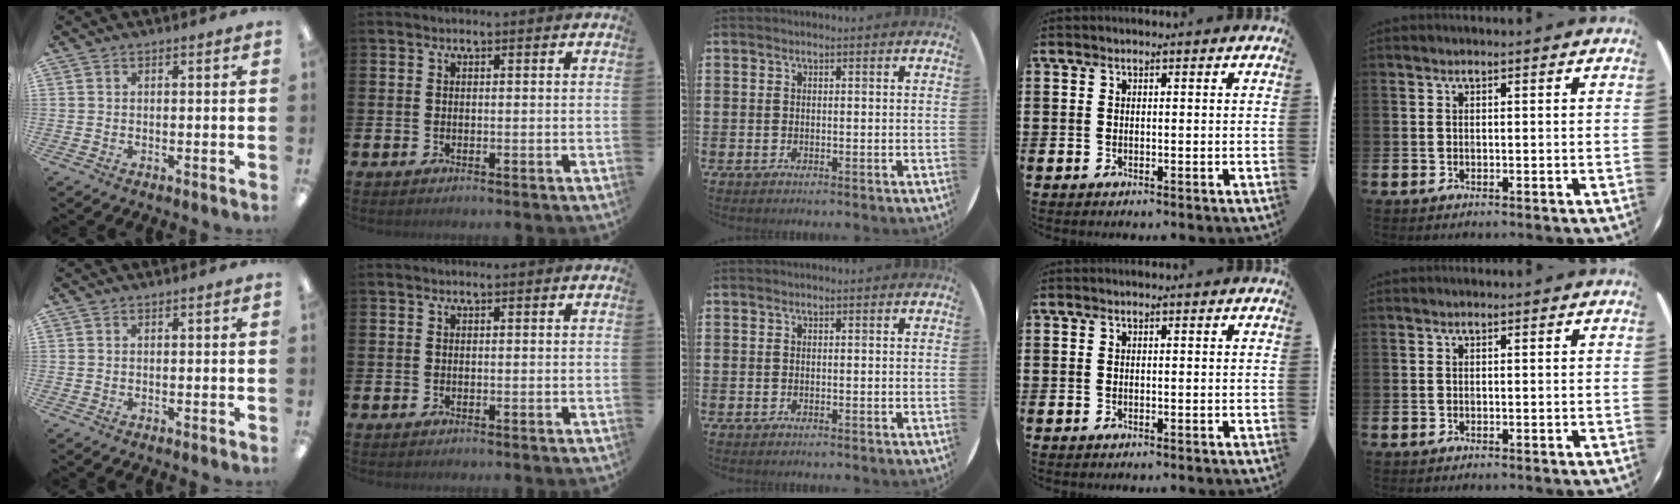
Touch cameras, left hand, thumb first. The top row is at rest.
{}